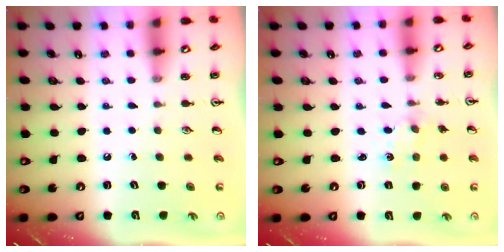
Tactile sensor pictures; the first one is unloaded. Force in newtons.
{"total": 0.0}